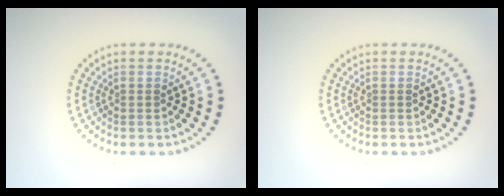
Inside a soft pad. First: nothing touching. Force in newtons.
{"total": 0.0}